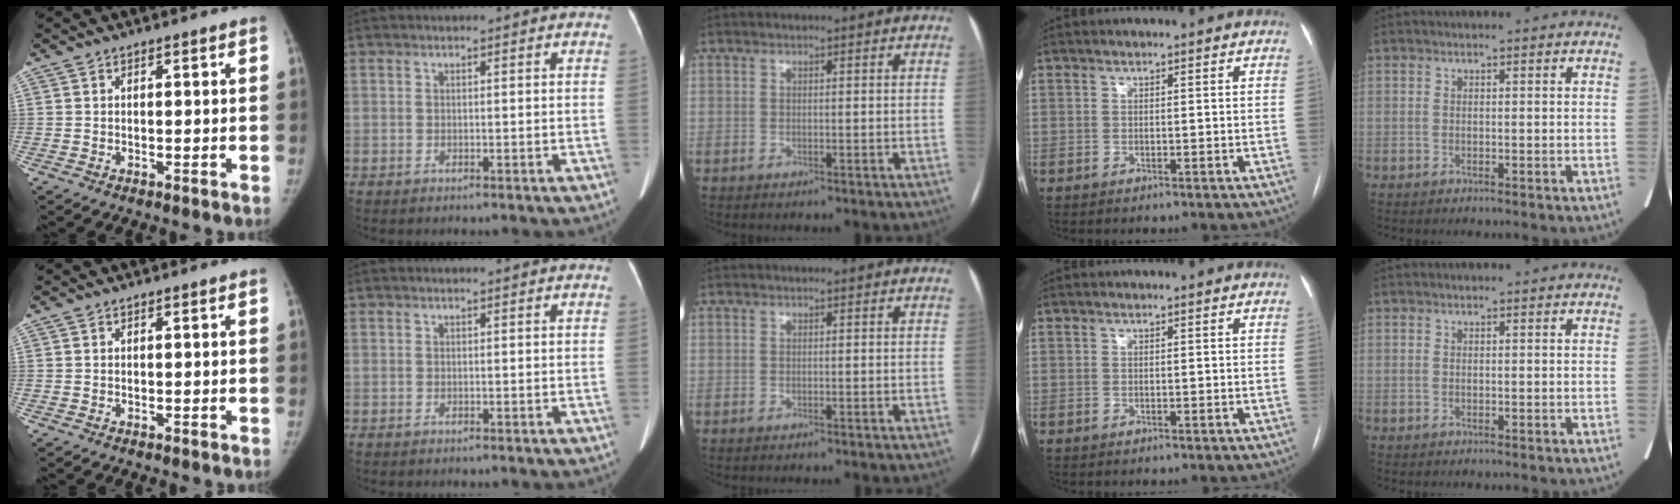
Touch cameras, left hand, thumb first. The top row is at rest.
{}